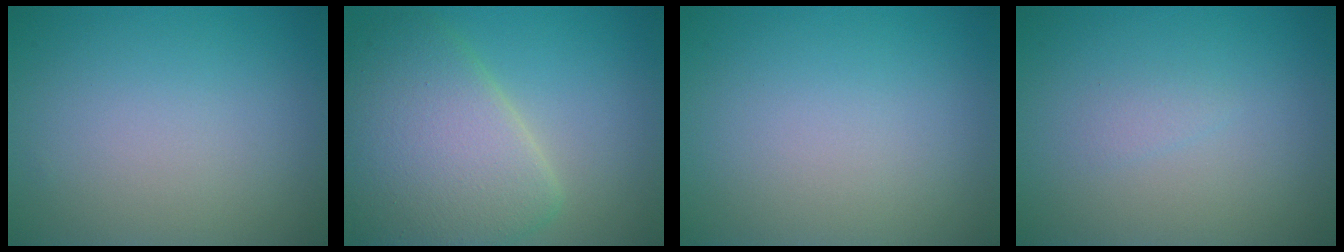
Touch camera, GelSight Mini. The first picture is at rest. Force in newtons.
{"total": 8.1, "press": 8.1, "slide": 0.2}
{"total": 0.0}
{"total": 0.7, "press": 0.7, "slide": 0.1}